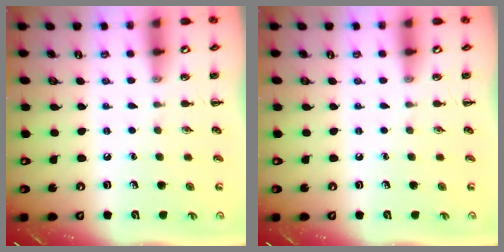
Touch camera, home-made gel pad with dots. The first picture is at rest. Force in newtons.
{"total": 0.0}